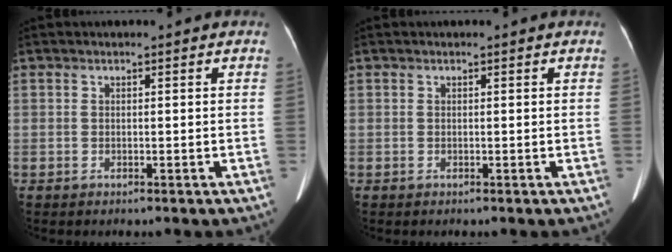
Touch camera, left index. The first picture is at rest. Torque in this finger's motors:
{"motor_torque": [0.02, 0.02, 0.00, 0.02]}